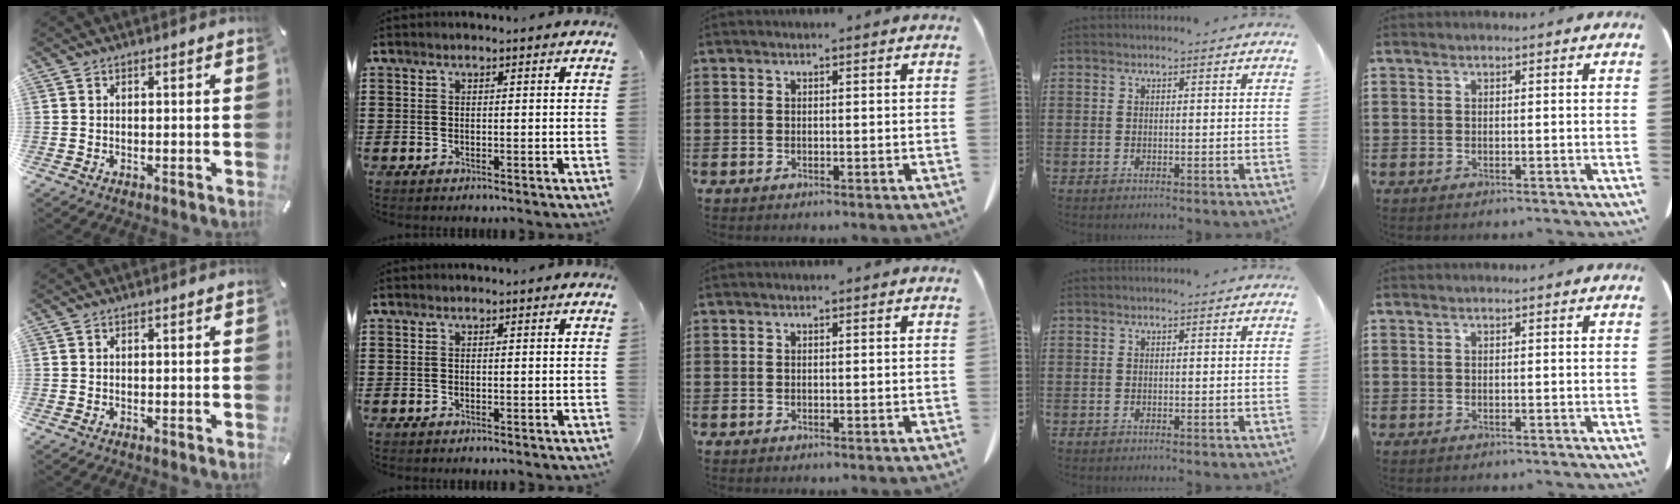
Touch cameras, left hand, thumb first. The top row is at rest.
{}